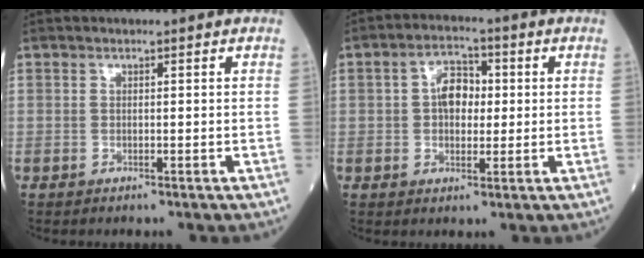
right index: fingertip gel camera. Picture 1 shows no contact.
{"total": 5.5, "force": [0.5, 3.5, 4.2], "torque": [-0.076, 0.017, 0.007]}